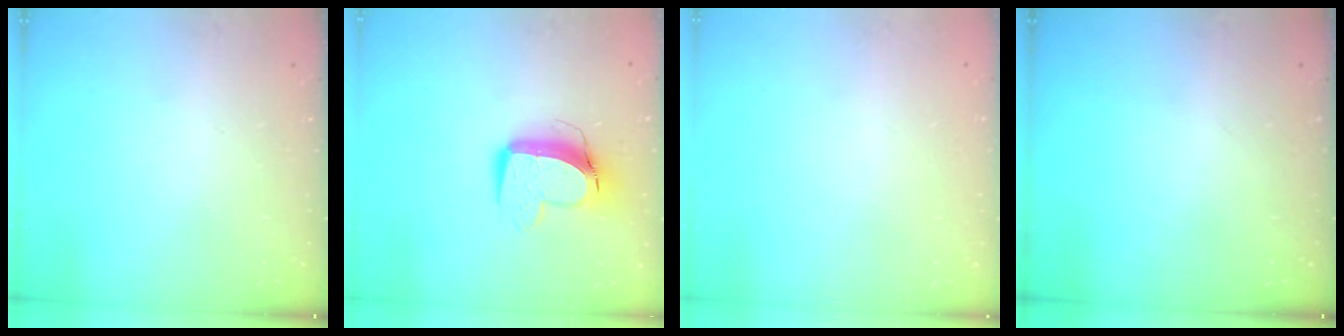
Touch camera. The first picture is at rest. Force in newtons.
{"total": 10.2, "press": 10.2, "slide": 1.0}
{"total": 0.0}
{"total": 0.0}